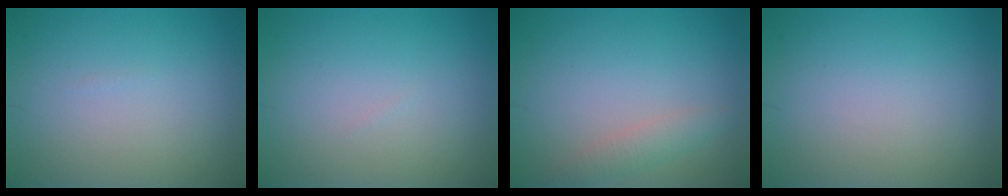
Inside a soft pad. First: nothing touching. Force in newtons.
{"total": 0.0}
{"total": 1.7, "press": 1.7, "slide": 0.1}
{"total": 0.0}